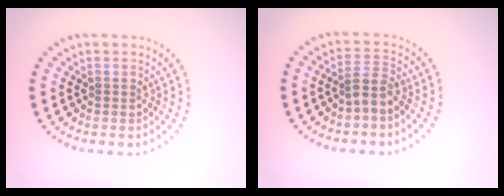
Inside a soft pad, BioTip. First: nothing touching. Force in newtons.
{"total": 2.2, "press": 1.7, "slide": 1.4}